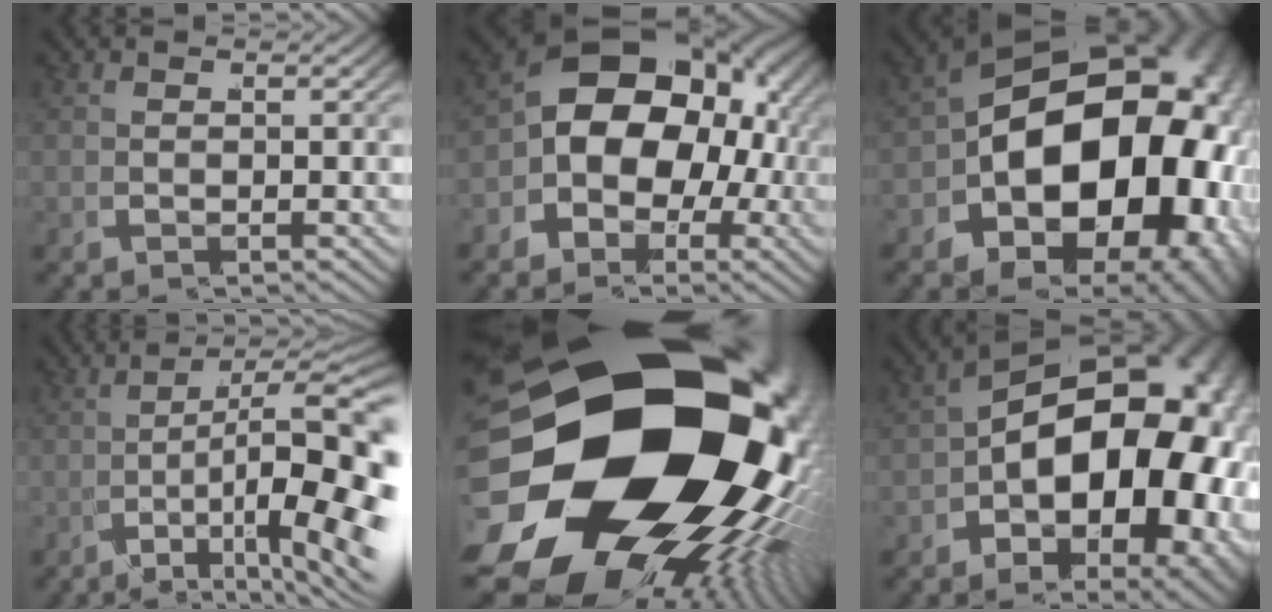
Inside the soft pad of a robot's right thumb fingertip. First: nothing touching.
{"total": 14.8, "force": [1.1, 10.8, 10.1], "torque": [-0.184, -0.010, 0.018]}
{"total": 28.1, "force": [-1.1, 18.9, 20.8], "torque": [-0.317, -0.070, 0.005]}
{"total": 11.8, "force": [-3.0, 5.9, 9.7], "torque": [-0.162, -0.041, -0.023]}
{"total": 43.3, "force": [-2.4, 28.4, 32.6], "torque": [-0.498, -0.066, -0.020]}
{"total": 22.8, "force": [0.0, 15.0, 17.2], "torque": [-0.257, -0.039, 0.009]}